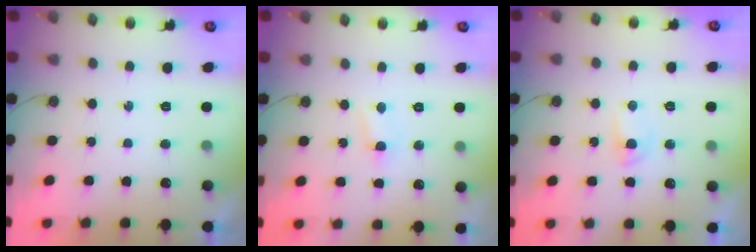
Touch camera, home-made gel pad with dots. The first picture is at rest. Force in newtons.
{"total": 2.8, "press": 2.8, "slide": 0.2}
{"total": 2.7, "press": 2.6, "slide": 0.4}